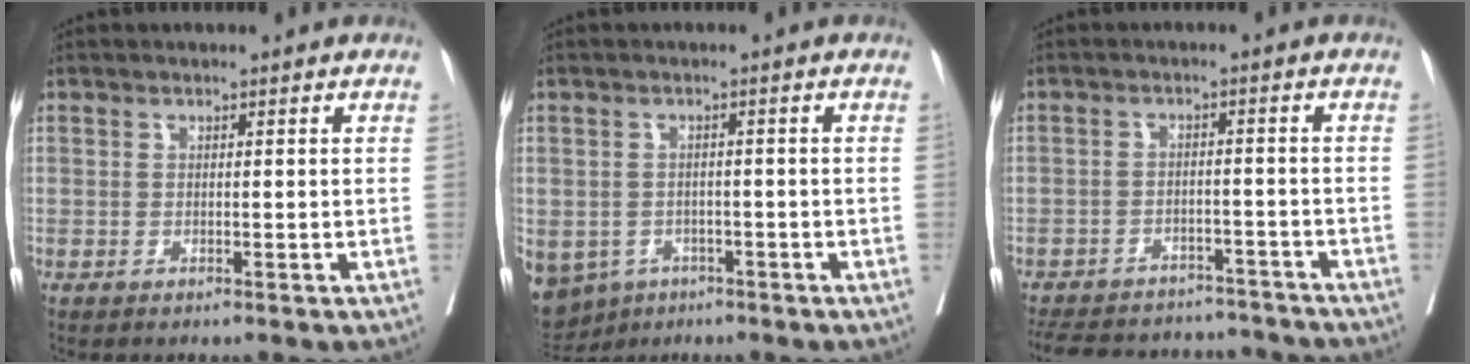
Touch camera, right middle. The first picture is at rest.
{"total": 12.3, "force": [-6.5, 9.6, 4.0], "torque": [-0.123, -0.006, -0.083]}
{"total": 18.5, "force": [-16.5, 6.2, 5.3], "torque": [-0.140, 0.001, -0.218]}